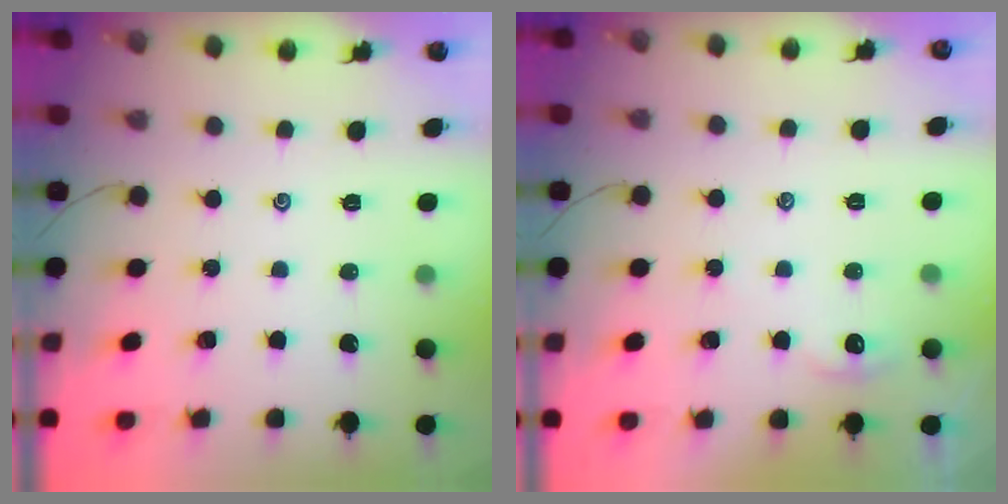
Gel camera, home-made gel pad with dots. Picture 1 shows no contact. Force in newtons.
{"total": 2.5, "press": 2.5, "slide": 0.3}